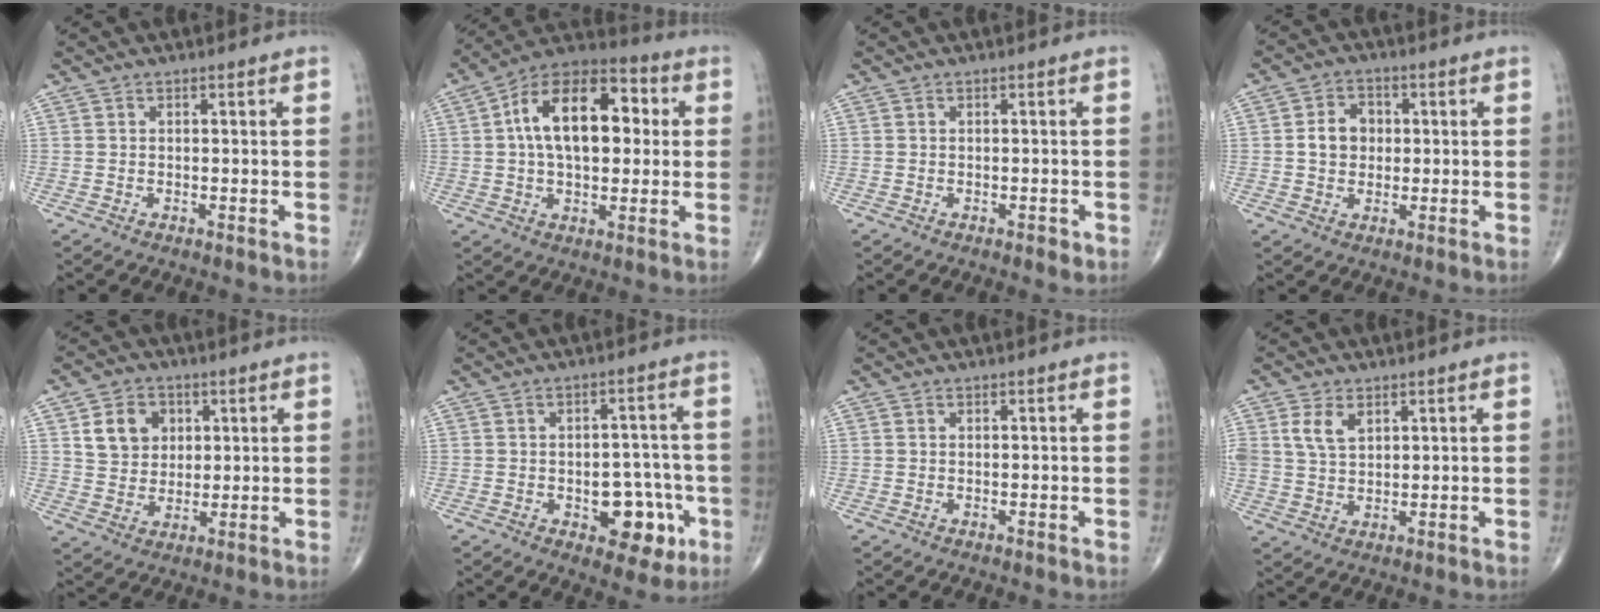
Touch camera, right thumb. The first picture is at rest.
{"total": 18.9, "force": [3.1, 10.6, 15.3], "torque": [-0.225, 0.029, 0.041]}
{"total": 1.1, "force": [-0.5, 0.6, 0.8], "torque": [-0.009, -0.001, -0.007]}
{"total": 5.9, "force": [0.3, 4.9, 3.4], "torque": [-0.041, 0.011, 0.002]}
{"total": 8.3, "force": [2.8, 6.8, 3.9], "torque": [-0.036, -0.009, 0.053]}
{"total": 10.2, "force": [-3.4, 6.0, 7.5], "torque": [-0.056, 0.026, -0.036]}
{"total": 0.0}
{"total": 5.2, "force": [2.3, 3.2, 3.5], "torque": [-0.060, -0.006, 0.049]}